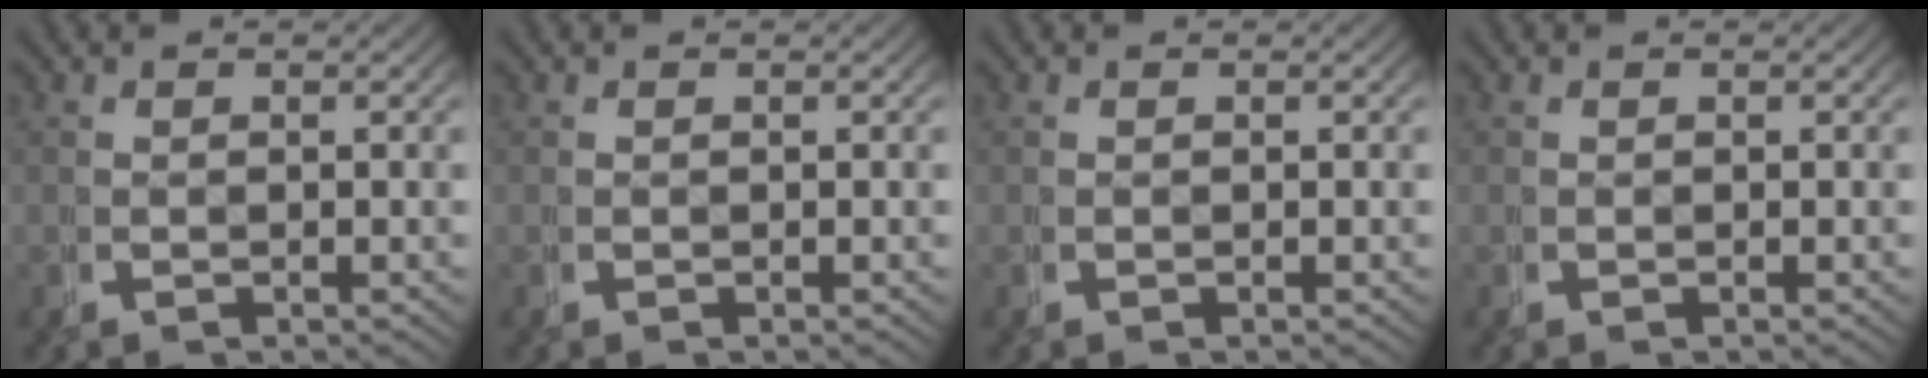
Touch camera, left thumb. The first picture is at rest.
{"total": 0.0}
{"total": 0.0}
{"total": 0.0}